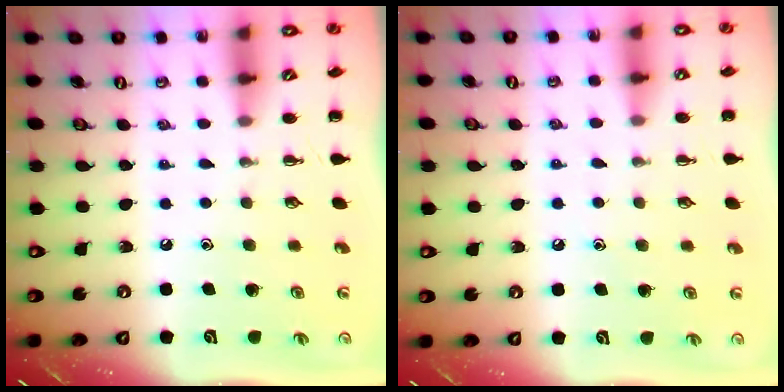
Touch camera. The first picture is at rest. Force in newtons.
{"total": 6.5, "press": 6.2, "slide": 2.0}